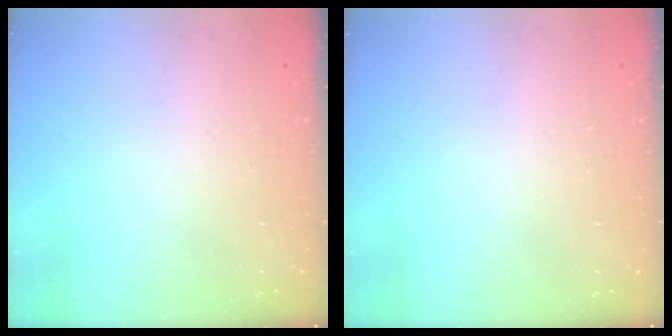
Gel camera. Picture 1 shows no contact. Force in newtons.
{"total": 0.0}